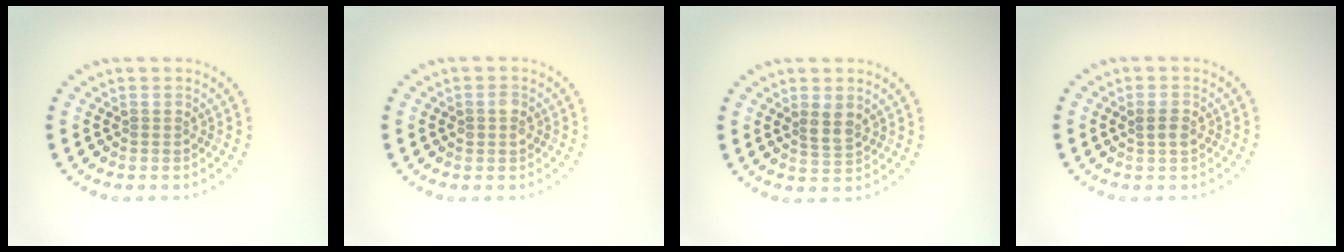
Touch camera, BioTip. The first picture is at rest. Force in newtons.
{"total": 1.2, "press": 1.2, "slide": 0.1}
{"total": 1.9, "press": 1.7, "slide": 0.8}
{"total": 1.4, "press": 1.3, "slide": 0.5}